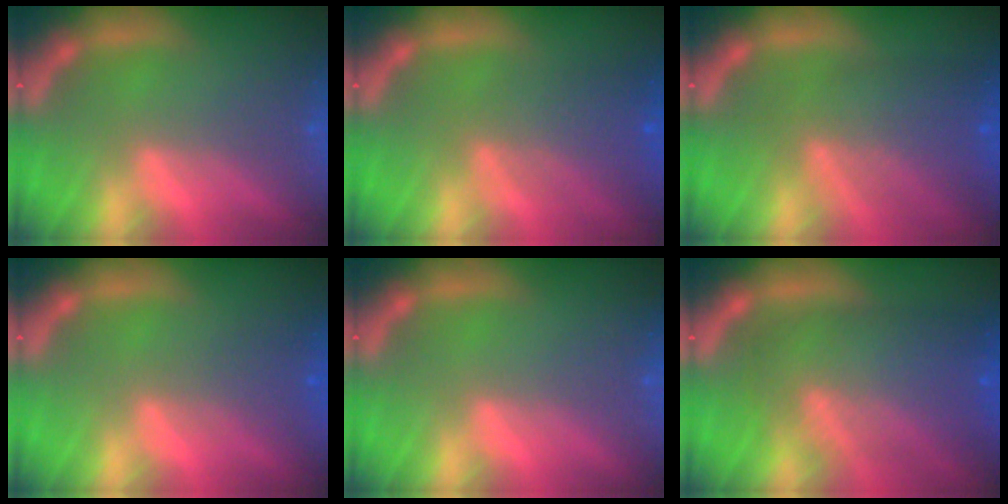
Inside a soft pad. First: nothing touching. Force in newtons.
{"total": 4.6}
{"total": 6.5}
{"total": 1.9}
{"total": 0.0}
{"total": 9.1}